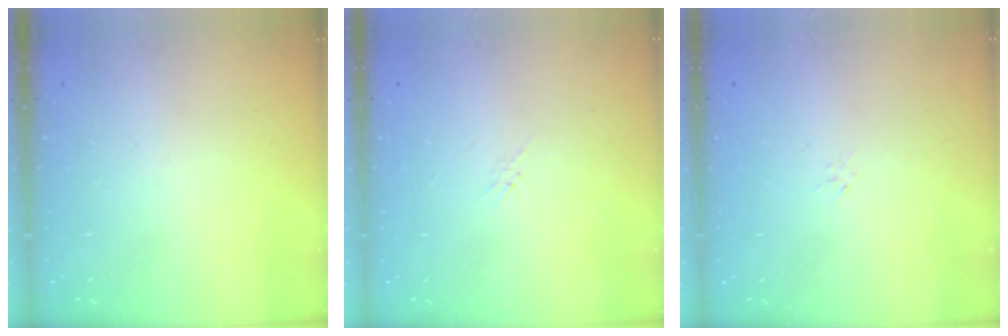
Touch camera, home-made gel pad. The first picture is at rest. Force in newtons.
{"total": 0.5, "press": 0.5, "slide": 0.2}
{"total": 0.0}